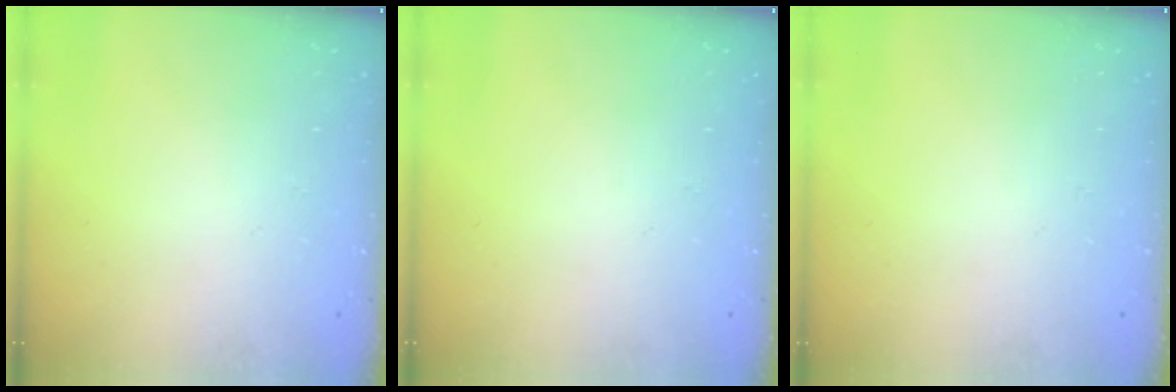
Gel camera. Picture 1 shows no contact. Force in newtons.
{"total": 0.0}
{"total": 0.0}